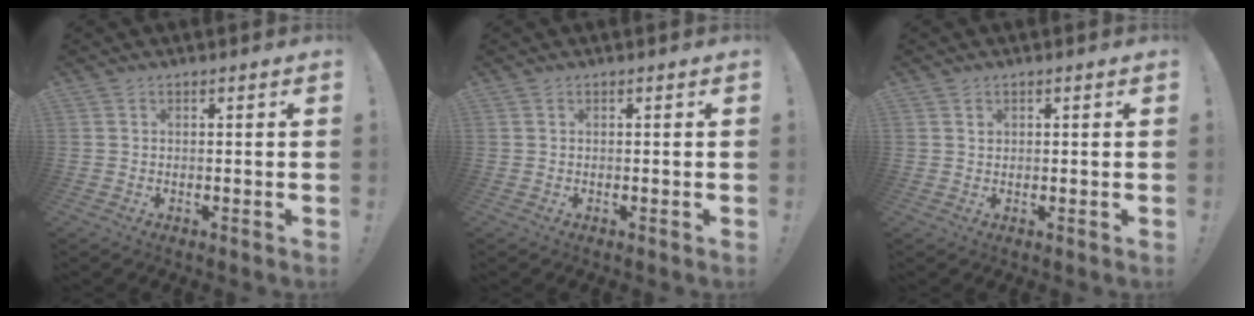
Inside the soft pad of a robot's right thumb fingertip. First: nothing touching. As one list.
[{"total": 0.0}, {"total": 0.9, "force": [0.5, 0.7, 0.1], "torque": [0.015, -0.006, 0.007]}]